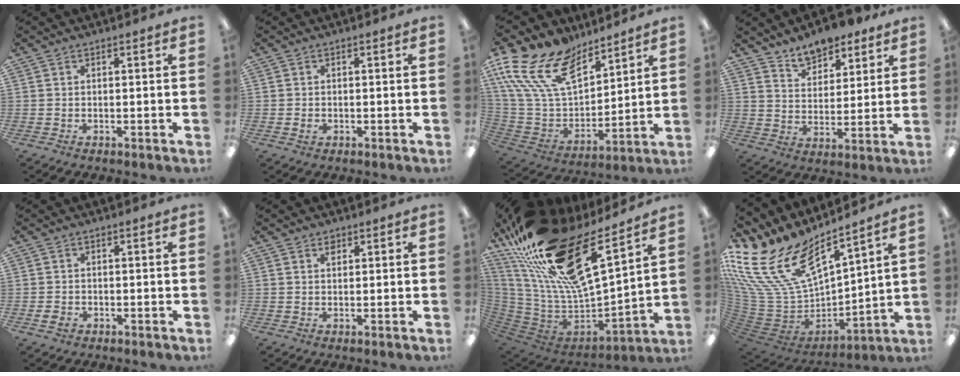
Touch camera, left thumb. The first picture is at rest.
{"total": 1.1, "force": [-0.3, 0.8, 0.7], "torque": [-0.011, 0.002, -0.006]}
{"total": 20.7, "force": [13.0, 11.4, 11.4], "torque": [-0.246, -0.074, 0.242]}
{"total": 8.6, "force": [7.6, 3.7, 1.7], "torque": [-0.022, -0.048, 0.138]}
{"total": 1.9, "force": [-0.8, 1.4, 1.0], "torque": [-0.015, 0.003, -0.015]}
{"total": 1.5, "force": [1.2, 0.8, 0.4], "torque": [-0.001, -0.004, 0.022]}
{"total": 29.5, "force": [17.6, 11.4, 20.9], "torque": [-0.361, -0.107, 0.324]}
{"total": 21.3, "force": [12.5, 12.1, 12.2], "torque": [-0.266, -0.087, 0.245]}